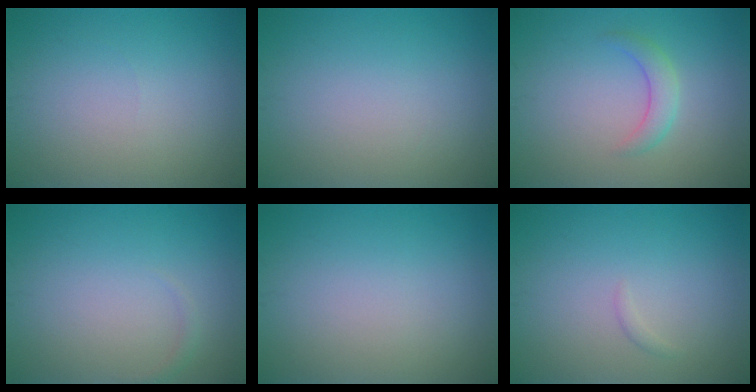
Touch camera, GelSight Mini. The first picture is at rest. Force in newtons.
{"total": 0.0}
{"total": 2.0, "press": 2.0, "slide": 0.0}
{"total": 0.6, "press": 0.6, "slide": 0.0}
{"total": 0.0}
{"total": 0.5, "press": 0.5, "slide": 0.1}